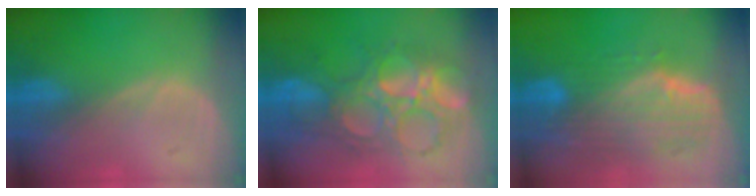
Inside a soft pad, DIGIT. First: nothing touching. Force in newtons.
{"total": 9.5, "press": 9.5, "slide": 0.2}
{"total": 10.0, "press": 8.9, "slide": 4.6}